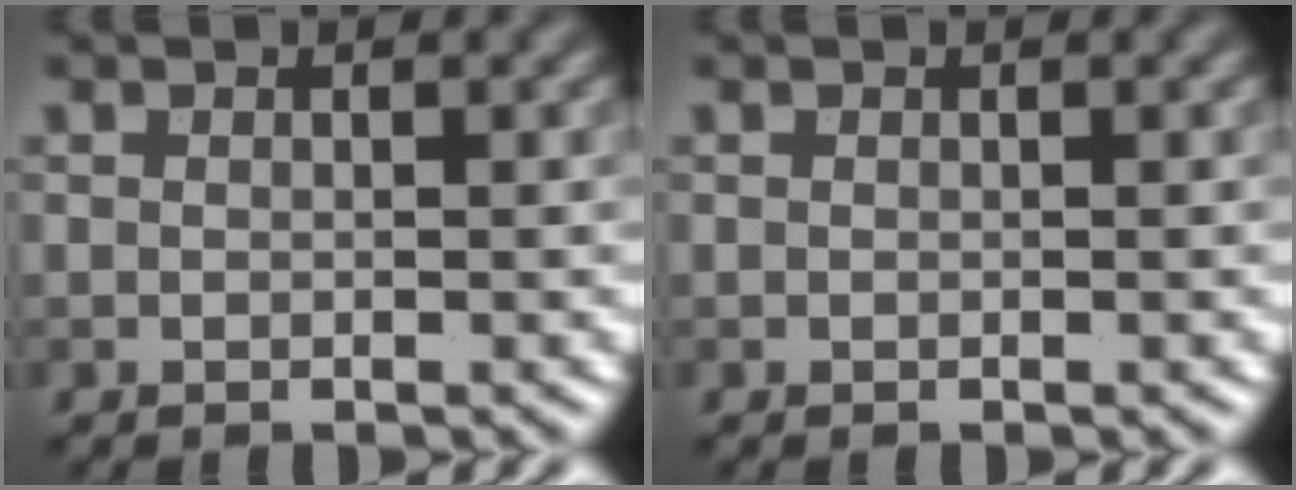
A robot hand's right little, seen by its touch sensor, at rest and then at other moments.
{"total": 0.0}